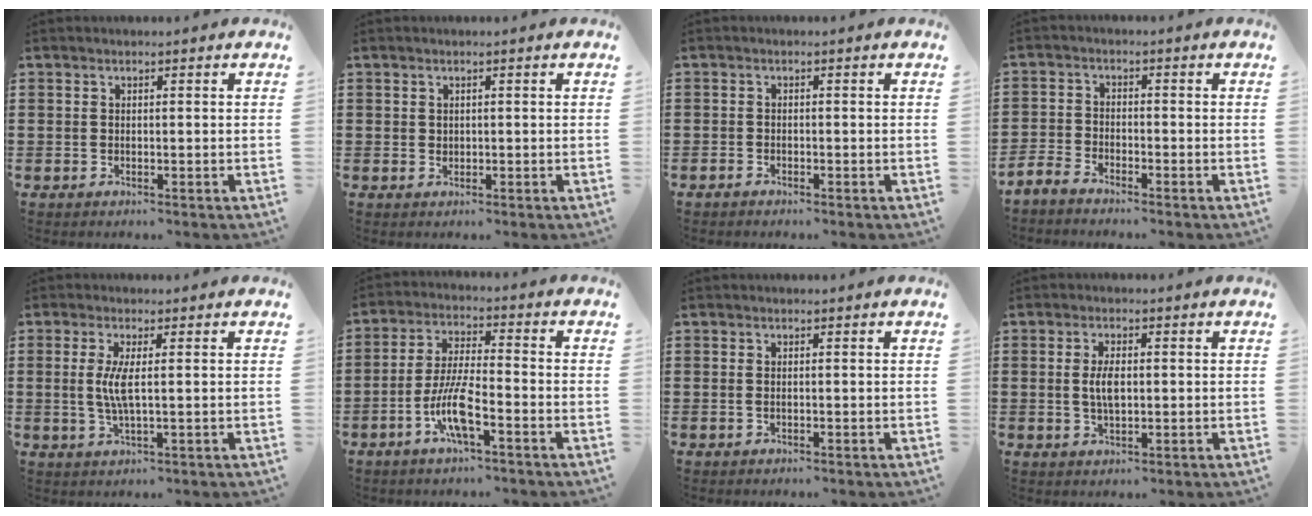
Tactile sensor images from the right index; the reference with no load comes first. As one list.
[{"total": 0.9, "force": [0.5, 0.8, 0.2], "torque": [-0.007, 0.003, 0.009]}, {"total": 0.7, "force": [-0.7, 0.3, 0.2], "torque": [-0.005, 0.000, -0.014]}, {"total": 2.3, "force": [-2.3, 0.2, 0.1], "torque": [-0.016, 0.002, -0.052]}, {"total": 4.4, "force": [0.4, 0.7, 4.3], "torque": [-0.095, -0.009, 0.000]}, {"total": 8.3, "force": [-3.7, 1.8, 7.1], "torque": [-0.163, -0.013, -0.076]}, {"total": 0.6, "force": [0.0, 0.3, 0.6], "torque": [-0.013, 0.001, -0.001]}, {"total": 3.9, "force": [0.2, 1.6, 3.6], "torque": [-0.079, 0.002, 0.000]}]